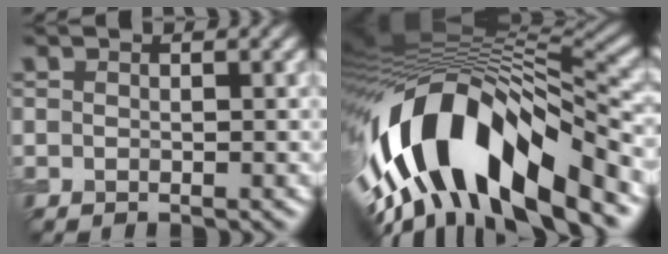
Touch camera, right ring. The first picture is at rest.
{"total": 15.7, "force": [-6.2, 6.5, 12.9], "torque": [-0.234, 0.010, -0.095]}